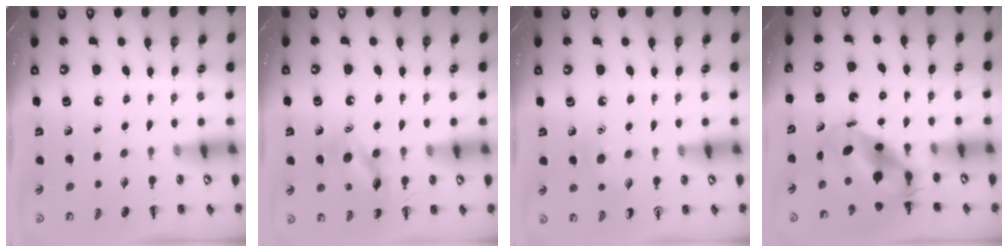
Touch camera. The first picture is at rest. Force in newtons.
{"total": 12.7, "press": 12.6, "slide": 1.1}
{"total": 7.6, "press": 7.3, "slide": 1.9}
{"total": 7.6, "press": 7.1, "slide": 2.5}